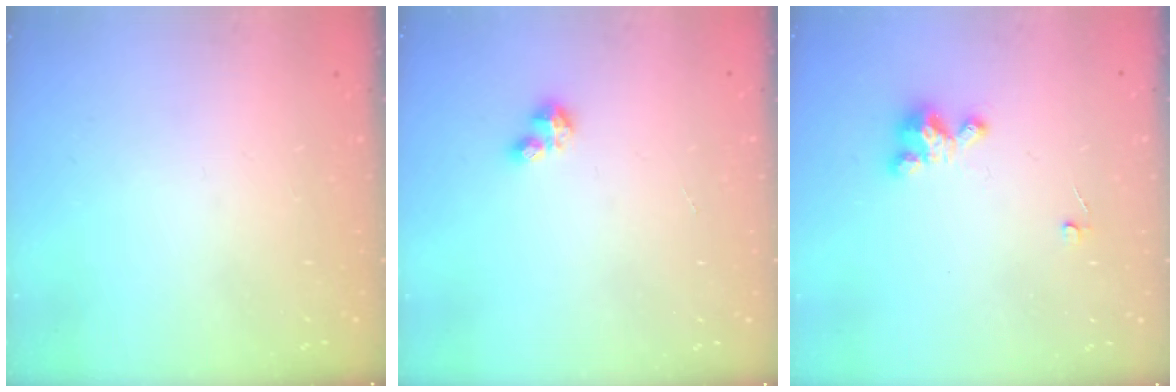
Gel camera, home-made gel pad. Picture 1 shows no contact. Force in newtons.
{"total": 2.9, "press": 2.9, "slide": 0.4}
{"total": 3.2, "press": 3.2, "slide": 0.1}